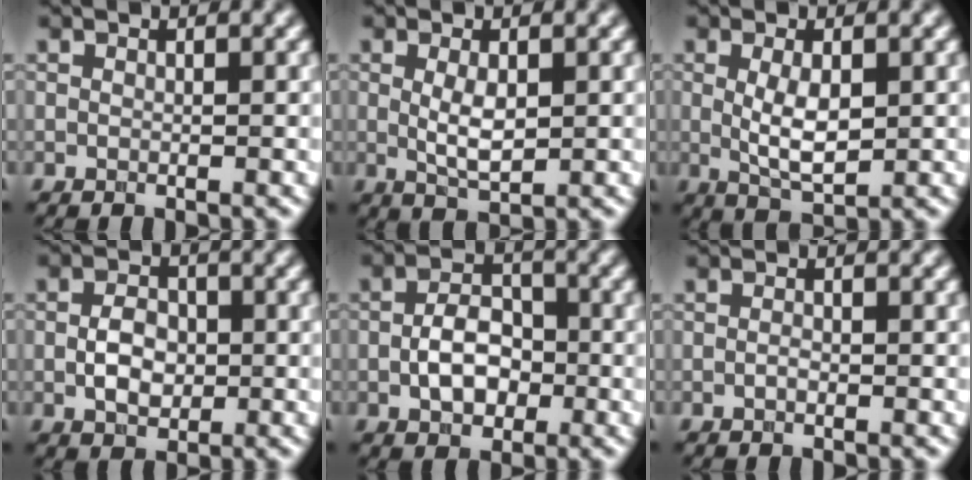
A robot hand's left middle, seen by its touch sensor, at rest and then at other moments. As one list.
[{"total": 2.6, "force": [0.3, 1.0, 2.4], "torque": [-0.051, -0.004, 0.009]}, {"total": 3.5, "force": [0.3, 1.3, 3.2], "torque": [-0.065, -0.004, 0.009]}, {"total": 3.4, "force": [-0.3, 2.3, 2.4], "torque": [-0.047, 0.000, -0.008]}, {"total": 4.3, "force": [-0.8, 2.8, 3.1], "torque": [-0.056, 0.002, -0.015]}, {"total": 0.6, "force": [-0.2, 0.3, 0.5], "torque": [-0.012, 0.000, -0.004]}]